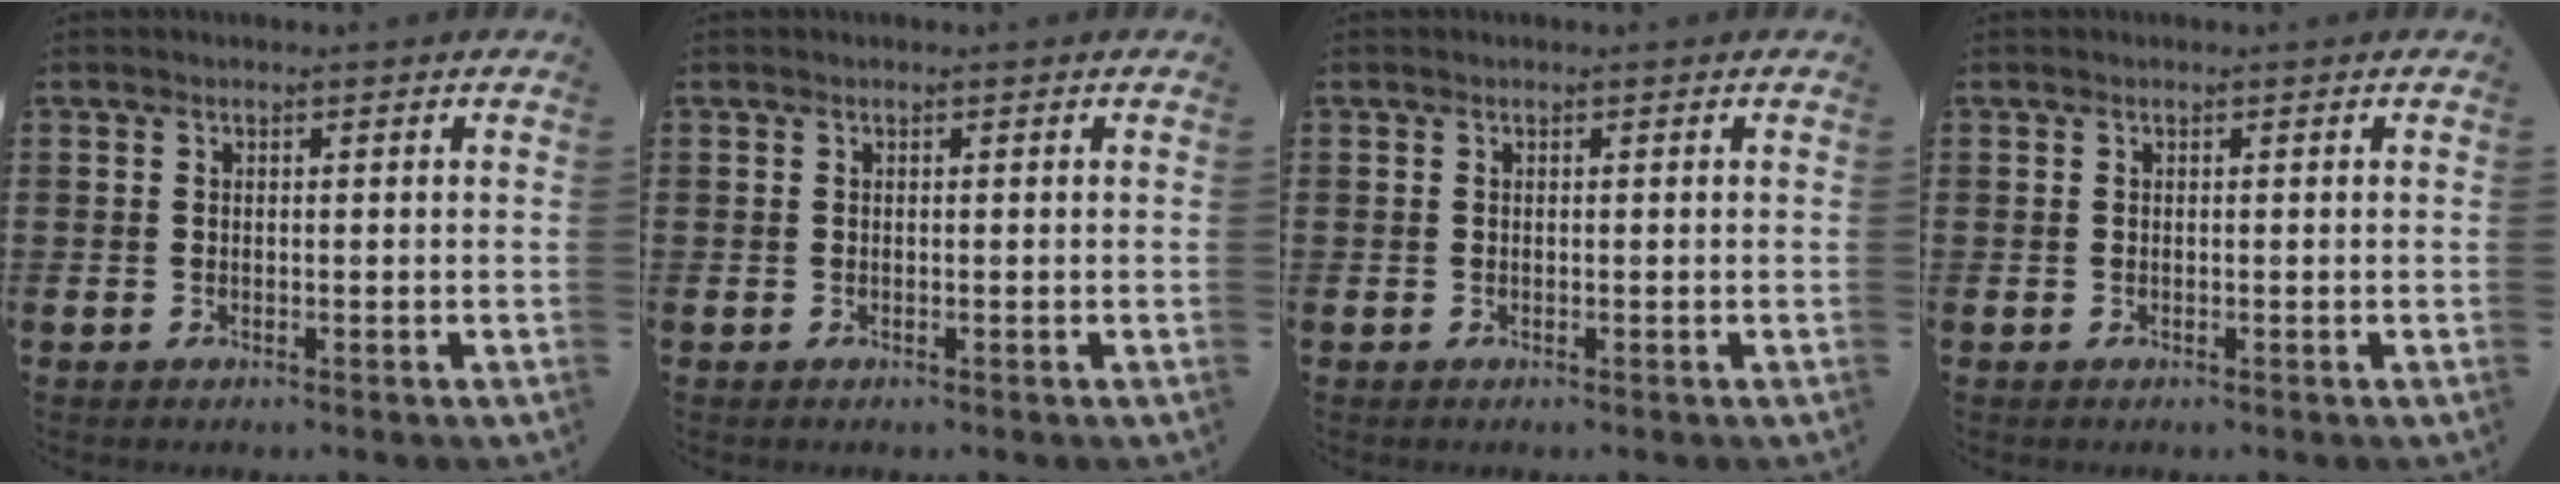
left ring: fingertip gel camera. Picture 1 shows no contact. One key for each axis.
{"total": 0.0}
{"total": 0.0}
{"total": 0.0}